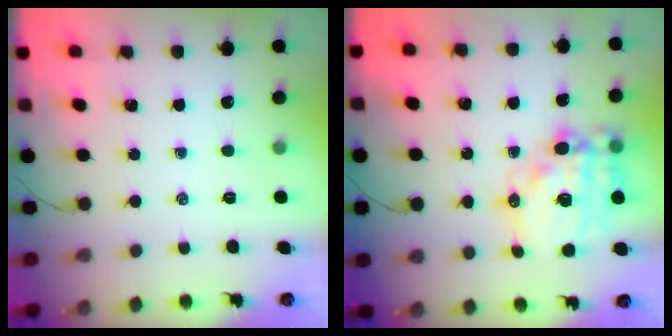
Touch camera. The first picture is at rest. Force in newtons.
{"total": 18.5, "press": 18.0, "slide": 4.4}